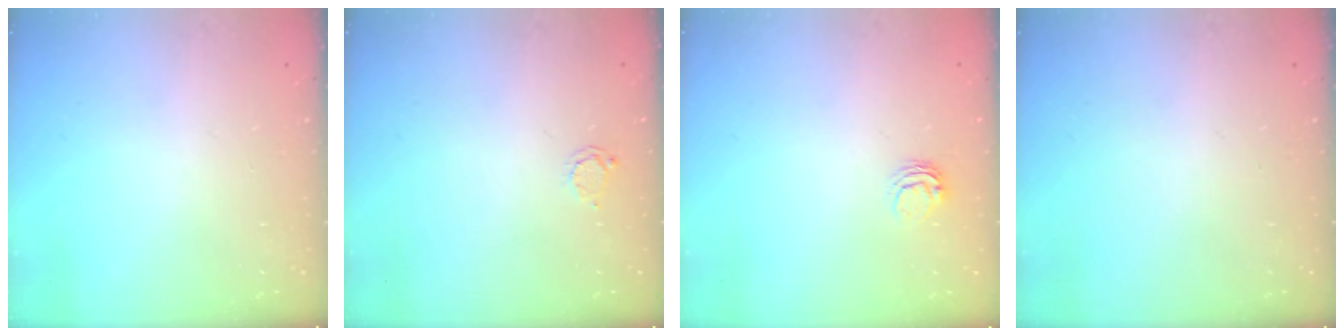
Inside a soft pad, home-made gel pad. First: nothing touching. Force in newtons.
{"total": 2.8, "press": 2.8, "slide": 0.3}
{"total": 4.2, "press": 4.2, "slide": 0.3}
{"total": 0.0}